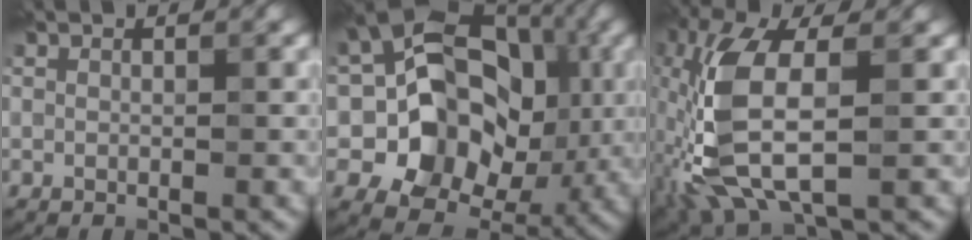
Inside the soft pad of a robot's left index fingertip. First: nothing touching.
{"total": 13.3, "force": [-0.3, 10.7, 7.8], "torque": [-0.099, 0.005, -0.017]}
{"total": 9.6, "force": [-1.7, 4.3, 8.4], "torque": [-0.214, 0.003, -0.041]}